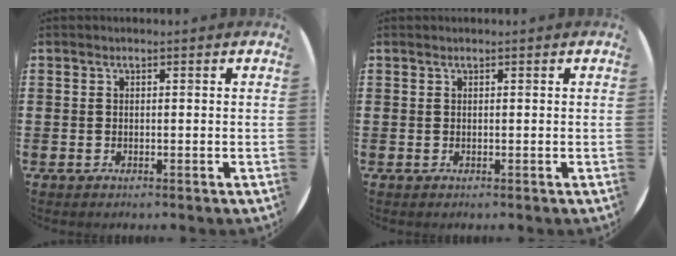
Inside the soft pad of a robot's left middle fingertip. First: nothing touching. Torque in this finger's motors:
{"motor_torque": [0.70, -0.87, 0.07, -0.01]}